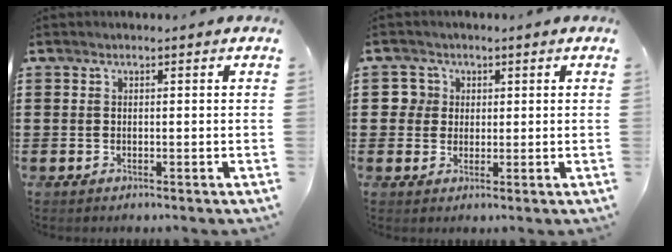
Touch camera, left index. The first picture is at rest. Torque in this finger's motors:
{"motor_torque": [0.00, -0.13, -0.06, -0.01]}